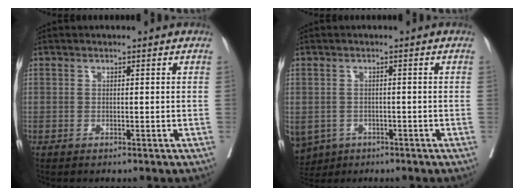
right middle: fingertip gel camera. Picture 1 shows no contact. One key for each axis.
{"total": 9.0, "fx": -4.4, "fy": 7.1, "fz": 3.2, "tx": -0.099, "ty": -0.006, "tz": -0.060}